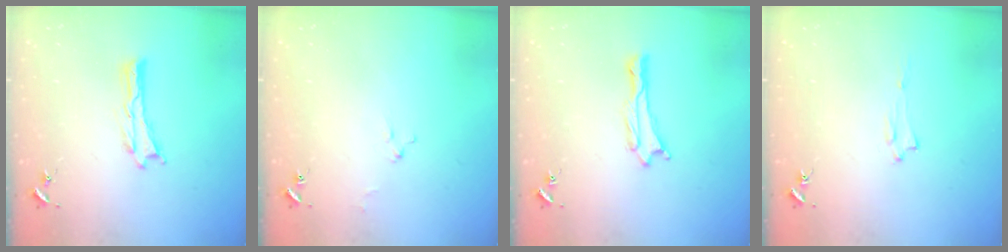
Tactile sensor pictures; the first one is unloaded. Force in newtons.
{"total": 2.0, "press": 2.0, "slide": 0.2}
{"total": 0.8, "press": 0.8, "slide": 0.2}
{"total": 1.4, "press": 1.4, "slide": 0.2}